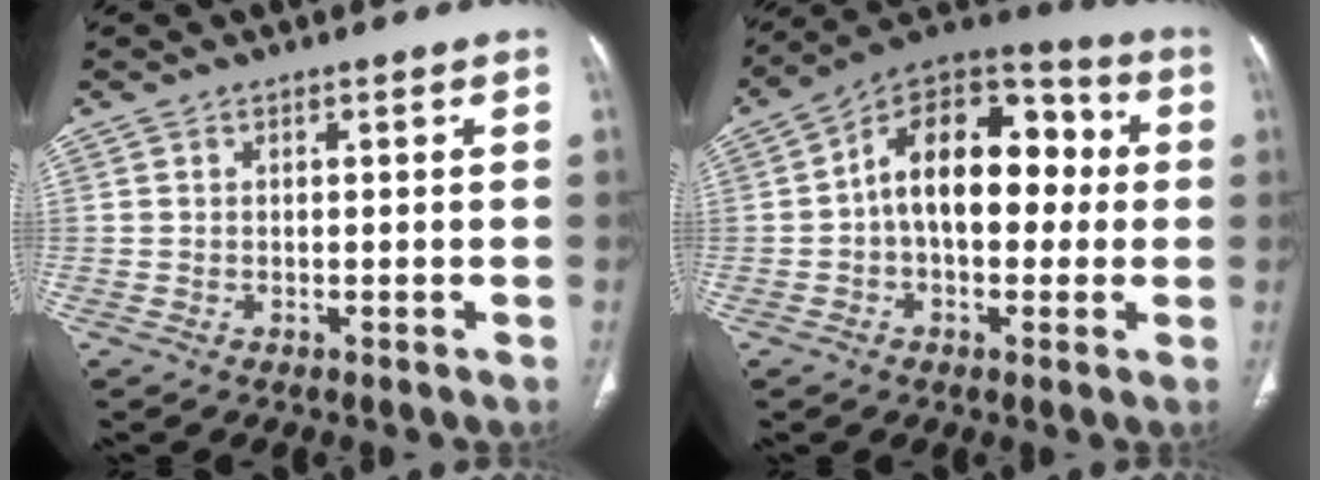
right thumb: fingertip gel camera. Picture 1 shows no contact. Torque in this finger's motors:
{"motor_torque": [-0.21, 0.89, 0.78, 0.01, 0.31]}